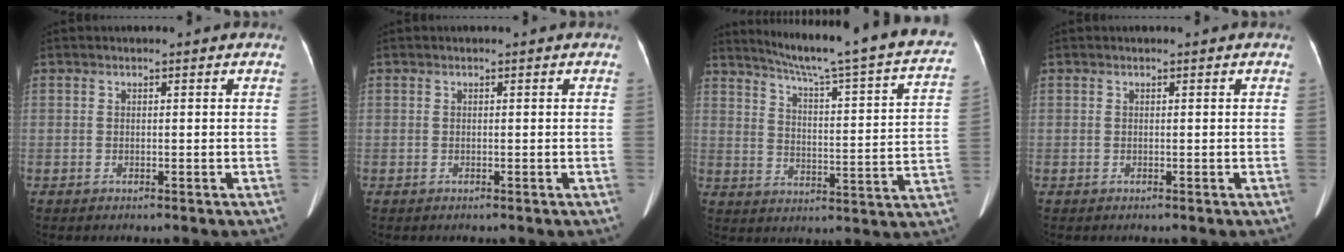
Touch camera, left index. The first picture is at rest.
{"total": 0.0}
{"total": 25.6, "force": [21.8, 0.9, 13.6], "torque": [-0.197, -0.050, 0.270]}
{"total": 0.0}